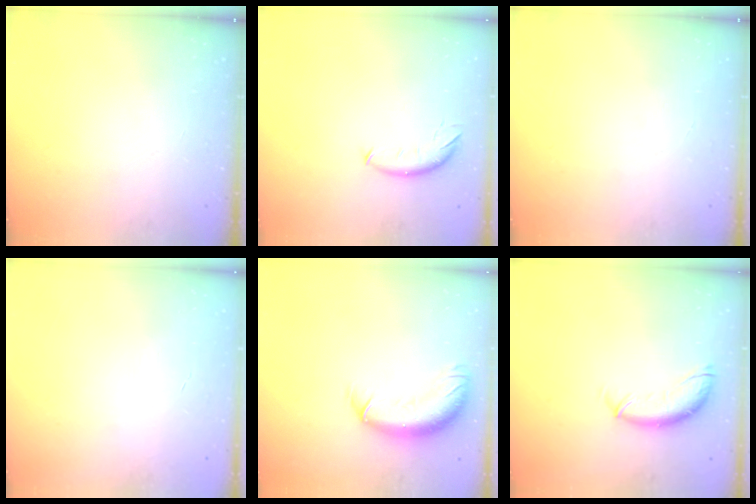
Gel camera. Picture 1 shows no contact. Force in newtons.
{"total": 7.5, "press": 7.5, "slide": 0.6}
{"total": 0.0}
{"total": 0.0}
{"total": 11.7, "press": 11.4, "slide": 2.8}
{"total": 10.8, "press": 10.6, "slide": 1.8}